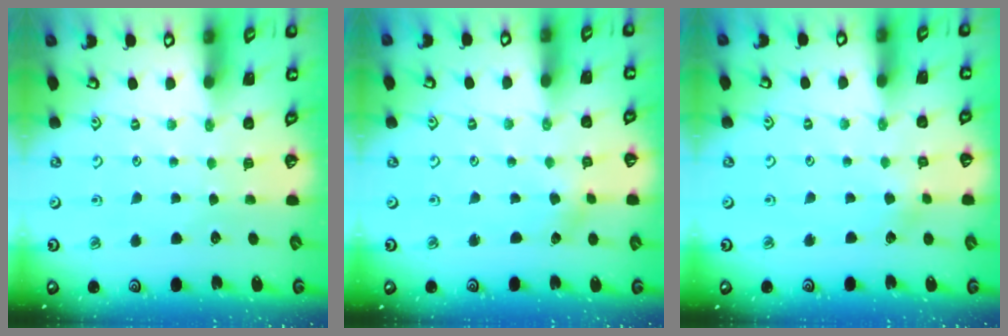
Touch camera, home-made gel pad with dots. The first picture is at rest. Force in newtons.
{"total": 1.1, "press": 1.1, "slide": 0.1}
{"total": 2.6, "press": 2.6, "slide": 0.2}